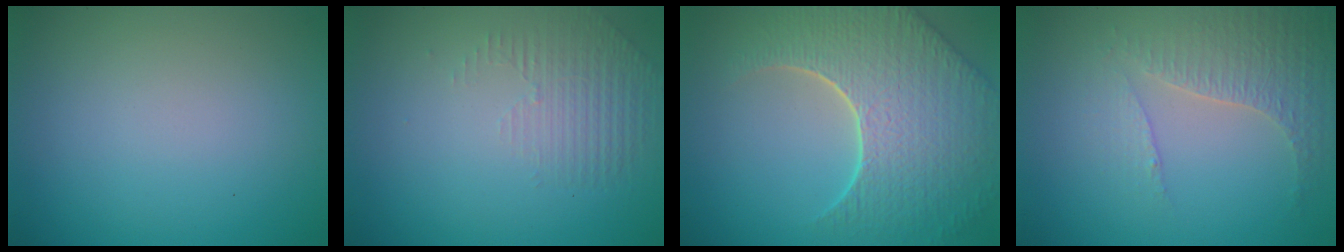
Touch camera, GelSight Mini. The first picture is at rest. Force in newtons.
{"total": 1.3, "press": 0.5, "slide": 1.2}
{"total": 8.8, "press": 6.2, "slide": 6.2}
{"total": 4.2, "press": 3.0, "slide": 2.9}